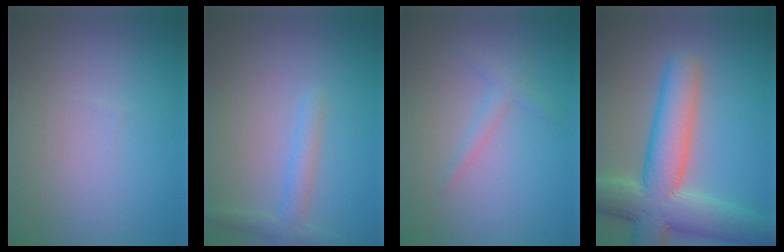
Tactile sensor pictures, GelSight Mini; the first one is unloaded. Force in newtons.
{"total": 2.1, "press": 2.1, "slide": 0.2}
{"total": 1.3, "press": 1.3, "slide": 0.1}
{"total": 10.3, "press": 10.3, "slide": 0.7}